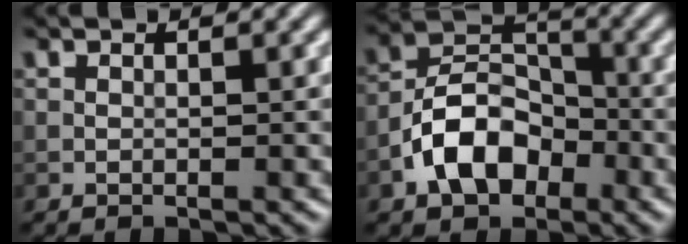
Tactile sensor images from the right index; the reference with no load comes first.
{"total": 6.4, "force": [-3.0, 4.1, 3.8], "torque": [-0.061, 0.005, -0.062]}